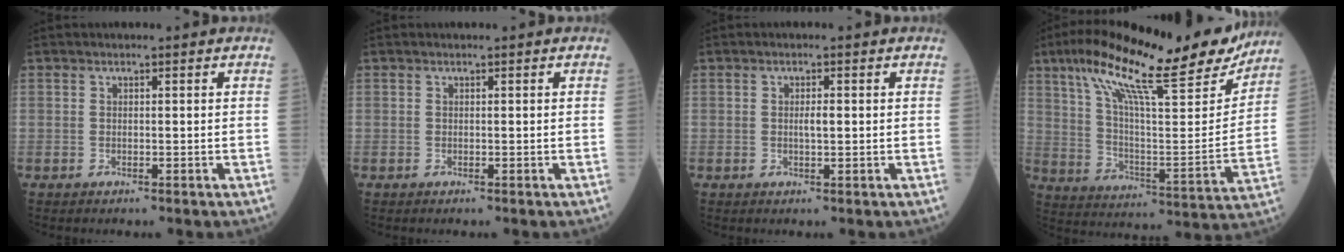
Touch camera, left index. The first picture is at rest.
{"total": 0.0}
{"total": 1.5, "force": [0.0, 0.3, 1.5], "torque": [-0.027, -0.001, -0.001]}
{"total": 24.2, "force": [18.4, 3.4, 15.4], "torque": [-0.257, 0.012, 0.280]}